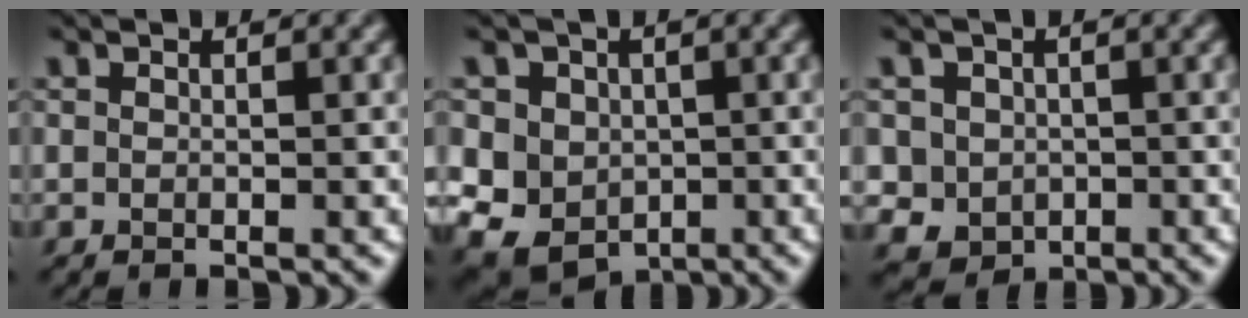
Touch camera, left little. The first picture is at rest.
{"total": 6.3, "force": [-0.4, 5.7, 2.7], "torque": [-0.046, 0.011, -0.030]}
{"total": 4.4, "force": [-0.2, 4.2, 1.4], "torque": [-0.024, 0.017, -0.021]}